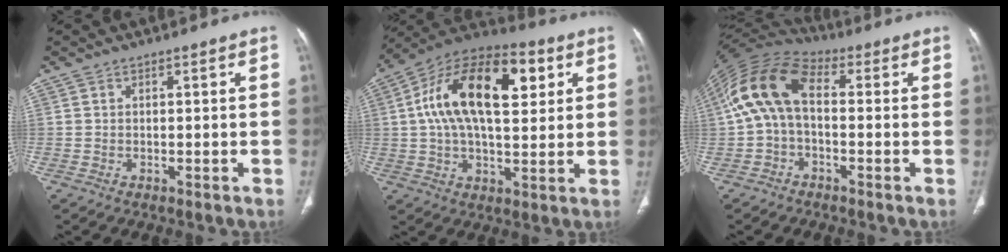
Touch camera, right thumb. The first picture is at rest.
{"total": 21.8, "force": [5.6, 11.0, 18.0], "torque": [-0.290, 0.015, 0.081]}
{"total": 12.8, "force": [0.7, 7.4, 10.4], "torque": [-0.203, 0.041, -0.002]}